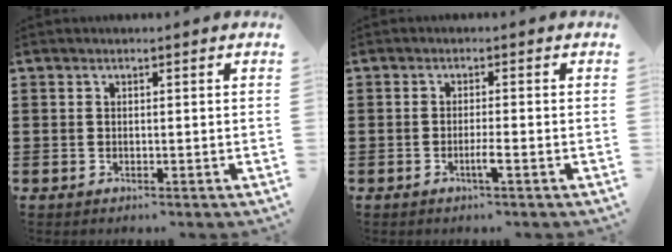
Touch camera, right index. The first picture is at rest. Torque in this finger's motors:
{"motor_torque": [0.77, 0.86, 0.07, 0.06]}